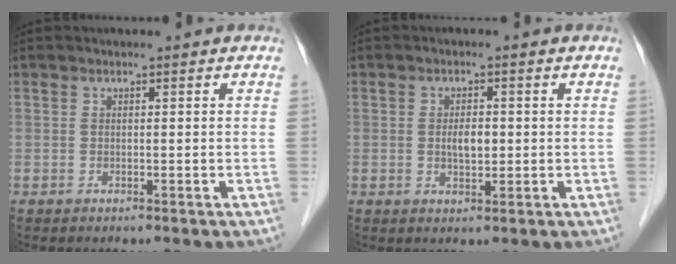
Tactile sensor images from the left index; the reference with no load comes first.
{"total": 2.8, "force": [0.1, 1.2, 2.5], "torque": [-0.046, 0.000, 0.002]}